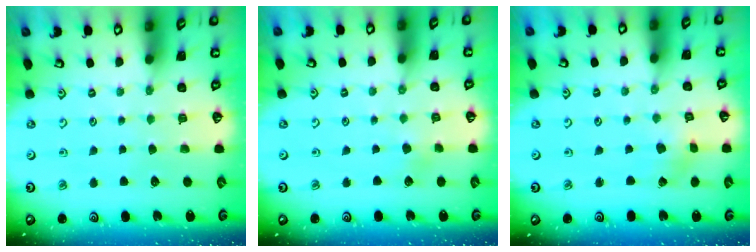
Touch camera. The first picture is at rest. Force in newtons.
{"total": 2.5, "press": 2.5, "slide": 0.2}
{"total": 1.4, "press": 1.4, "slide": 0.3}